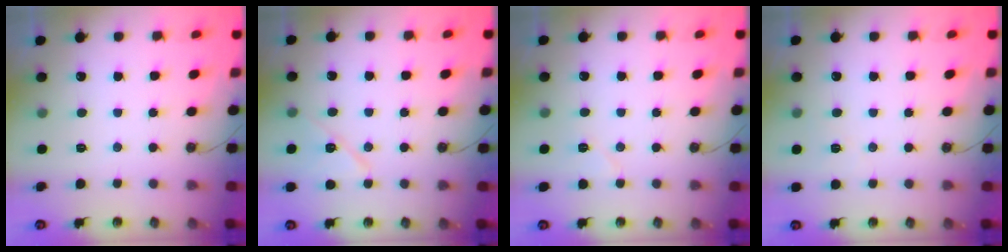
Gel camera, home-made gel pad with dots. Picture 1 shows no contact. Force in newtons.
{"total": 8.5, "press": 7.0, "slide": 4.8}
{"total": 5.6, "press": 5.3, "slide": 1.7}
{"total": 3.2, "press": 3.1, "slide": 0.8}